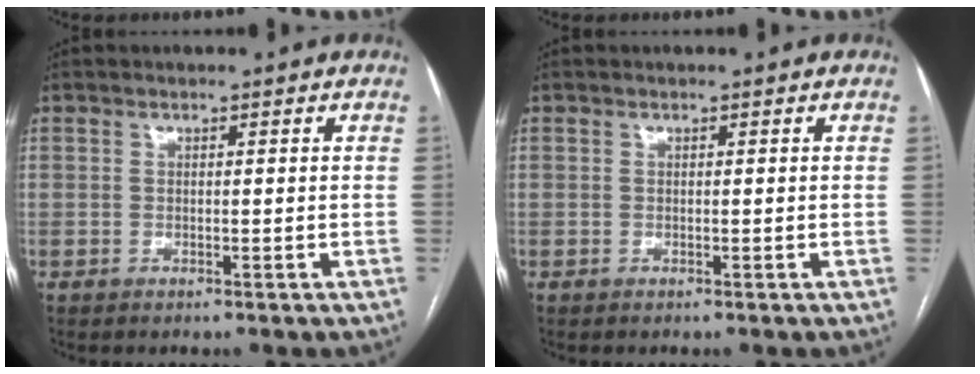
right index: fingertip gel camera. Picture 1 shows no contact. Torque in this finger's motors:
{"motor_torque": [-0.10, 0.00, -0.04, 0.00]}